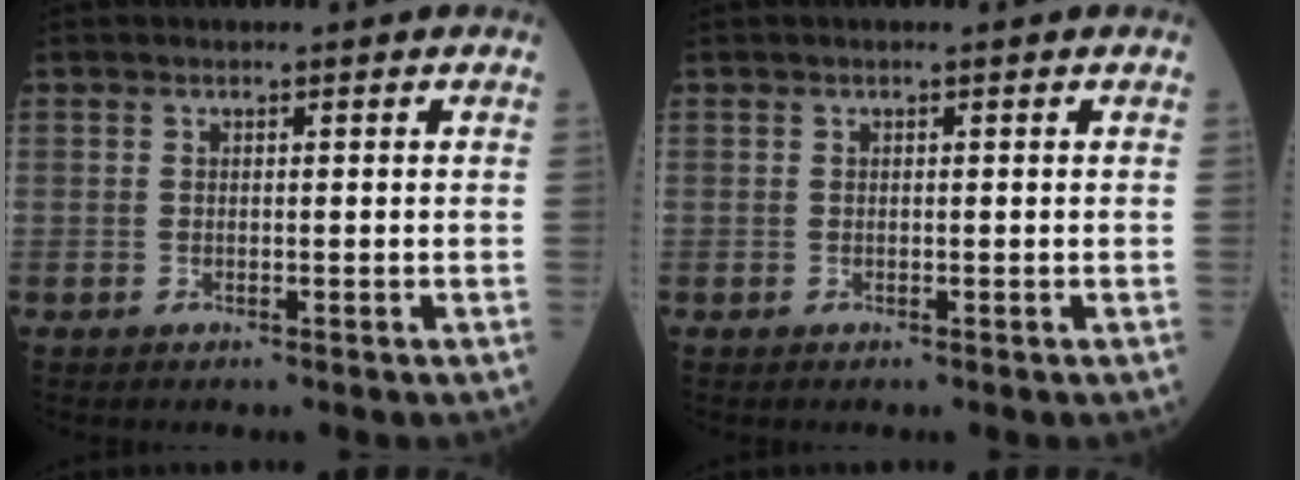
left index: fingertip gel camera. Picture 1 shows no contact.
{"total": 0.0}